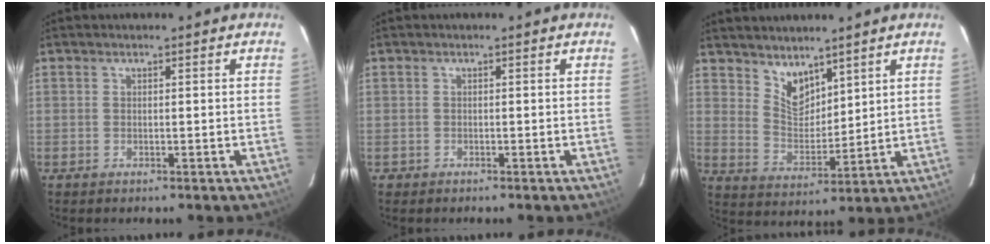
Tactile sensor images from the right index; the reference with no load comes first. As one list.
[{"total": 1.1, "force": [-0.6, 0.9, -0.1], "torque": [-0.003, 0.004, -0.007]}, {"total": 6.8, "force": [5.3, 3.4, 2.5], "torque": [-0.035, -0.001, 0.107]}]